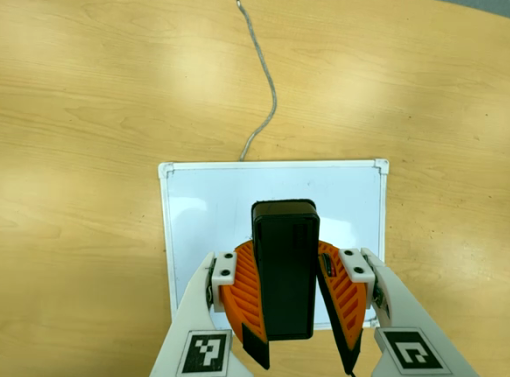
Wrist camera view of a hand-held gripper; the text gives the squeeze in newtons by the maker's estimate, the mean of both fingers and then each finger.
{"total": 10.9, "left": 11.1, "right": 10.8}